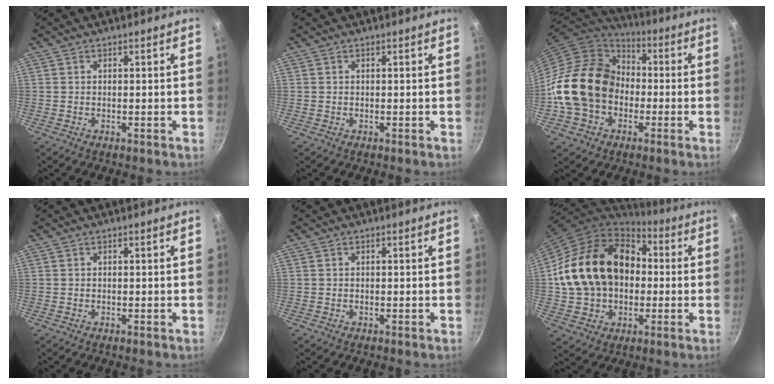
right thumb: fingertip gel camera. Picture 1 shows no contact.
{"total": 0.0}
{"total": 19.1, "force": [-2.4, 15.2, 11.4], "torque": [-0.182, 0.048, -0.048]}
{"total": 0.0}
{"total": 0.0}
{"total": 22.5, "force": [1.7, 16.9, 14.7], "torque": [-0.245, 0.044, 0.034]}